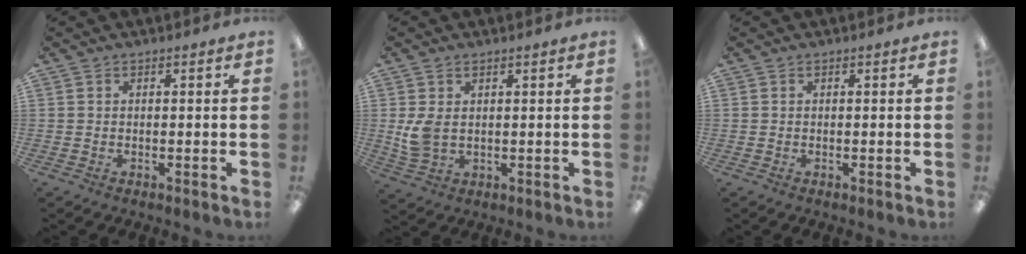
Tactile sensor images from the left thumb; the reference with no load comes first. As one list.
[{"total": 5.3, "force": [0.6, 3.2, 4.2], "torque": [-0.090, -0.002, 0.006]}, {"total": 0.0}]